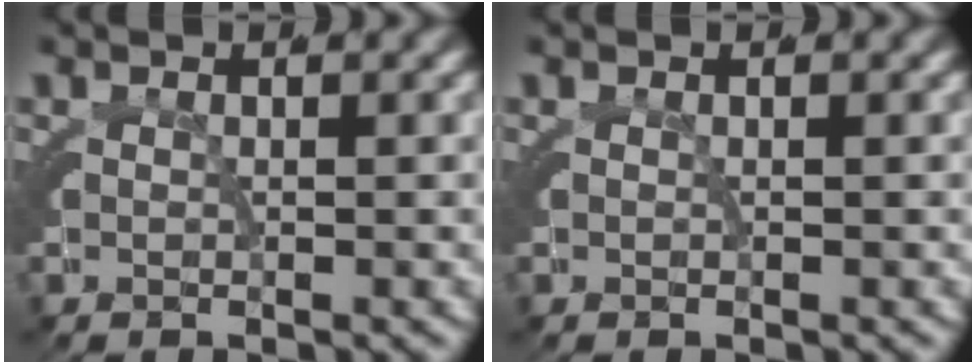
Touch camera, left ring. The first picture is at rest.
{"total": 0.0}